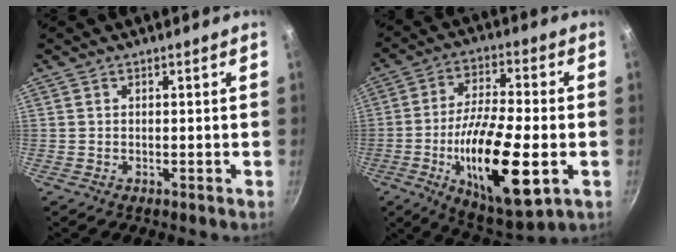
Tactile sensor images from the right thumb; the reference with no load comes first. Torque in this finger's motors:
{"motor_torque": [0.15, 1.24, 1.86, -0.28, 0.33]}